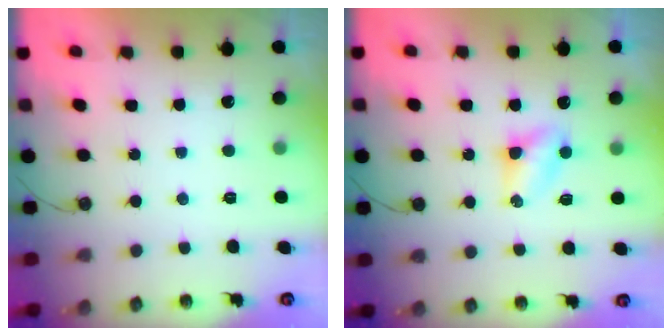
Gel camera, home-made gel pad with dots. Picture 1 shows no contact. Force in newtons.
{"total": 4.0, "press": 4.0, "slide": 0.5}